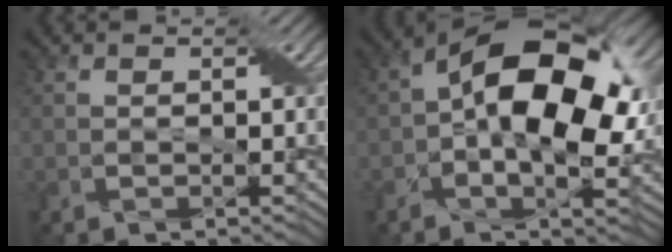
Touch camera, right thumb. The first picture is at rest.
{"total": 15.1, "force": [1.8, 8.4, 12.4], "torque": [-0.196, 0.012, 0.021]}